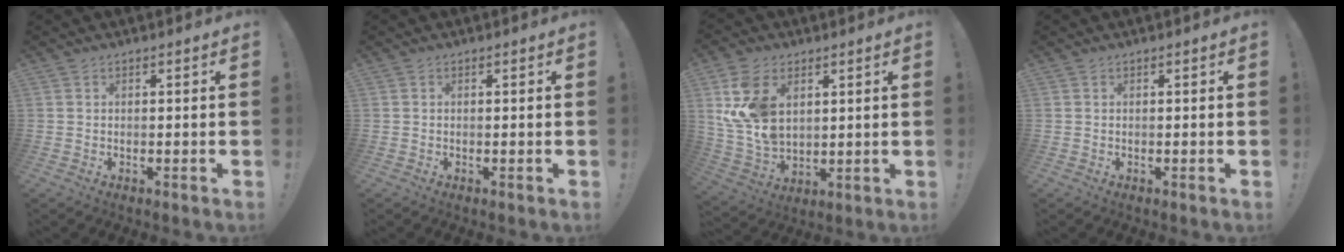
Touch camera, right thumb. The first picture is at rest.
{"total": 0.0}
{"total": 14.2, "force": [5.1, 9.7, 9.0], "torque": [-0.180, -0.030, 0.099]}
{"total": 0.0}